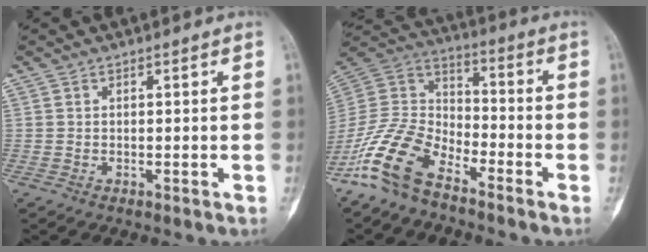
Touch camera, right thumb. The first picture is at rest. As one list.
[{"total": 13.8, "force": [-9.5, 6.6, 7.5], "torque": [-0.147, 0.065, -0.196]}]